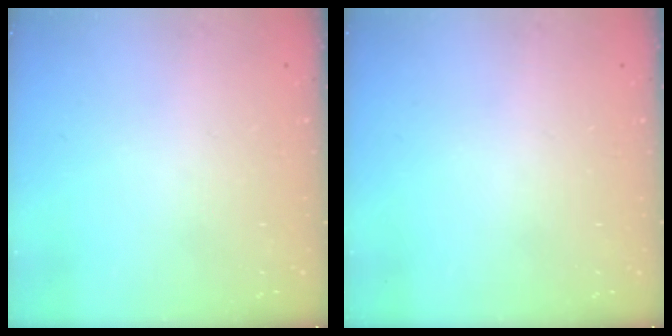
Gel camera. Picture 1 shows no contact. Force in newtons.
{"total": 0.0}